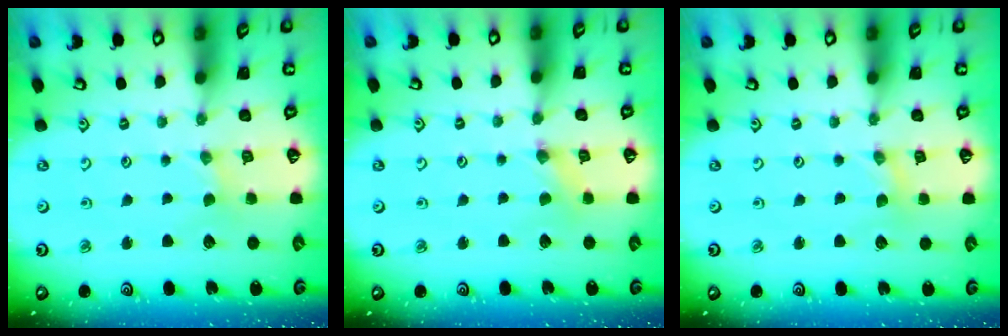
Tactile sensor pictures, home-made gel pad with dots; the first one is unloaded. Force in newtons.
{"total": 0.0}
{"total": 0.6, "press": 0.6, "slide": 0.2}